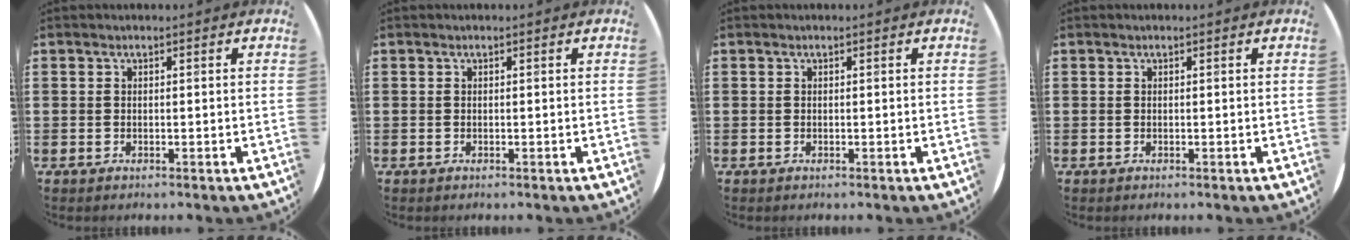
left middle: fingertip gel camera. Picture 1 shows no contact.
{"total": 0.0}
{"total": 0.0}
{"total": 0.0}